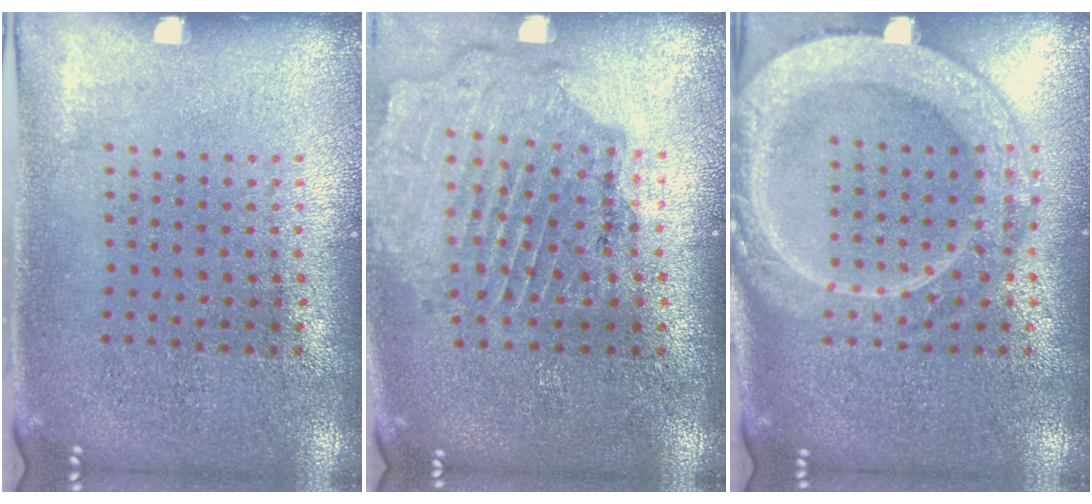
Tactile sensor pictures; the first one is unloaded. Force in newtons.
{"total": 1.6, "press": 1.6, "slide": 0.2}
{"total": 4.0, "press": 4.0, "slide": 0.5}